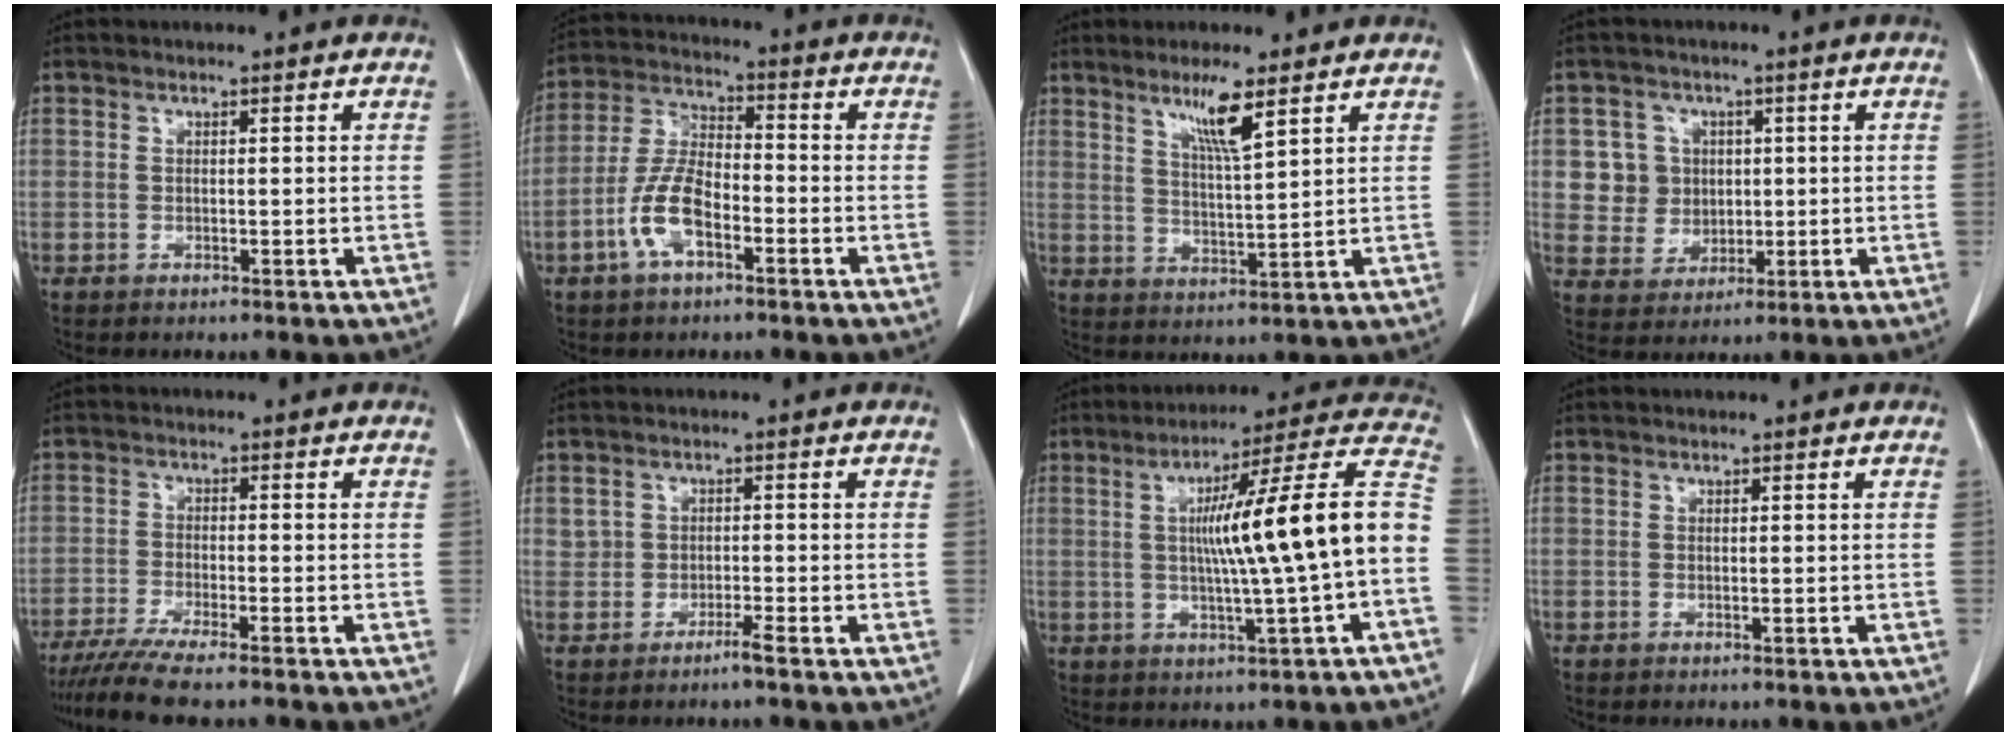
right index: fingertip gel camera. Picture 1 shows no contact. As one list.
[{"total": 8.7, "force": [-3.7, 3.5, 7.1], "torque": [-0.158, 0.010, -0.074]}, {"total": 6.2, "force": [3.8, -0.2, 4.9], "torque": [-0.090, -0.009, 0.072]}, {"total": 6.6, "force": [1.3, 6.4, 1.0], "torque": [-0.018, 0.017, 0.029]}, {"total": 7.8, "force": [-6.6, -0.1, 4.1], "torque": [-0.061, -0.020, -0.109]}, {"total": 1.4, "force": [-0.8, 0.5, 1.1], "torque": [-0.019, 0.003, -0.012]}, {"total": 17.5, "force": [-0.5, -0.5, 17.5], "torque": [-0.249, 0.027, -0.011]}, {"total": 0.0}]